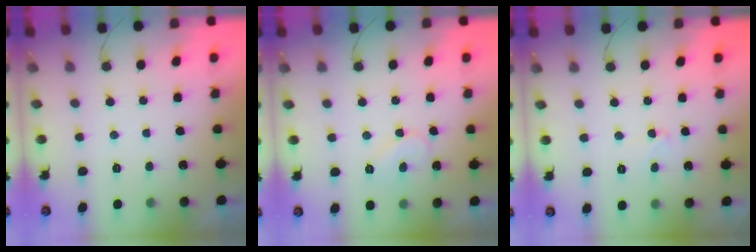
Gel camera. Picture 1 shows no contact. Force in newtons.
{"total": 5.6, "press": 5.6, "slide": 0.5}
{"total": 3.2, "press": 3.2, "slide": 0.4}